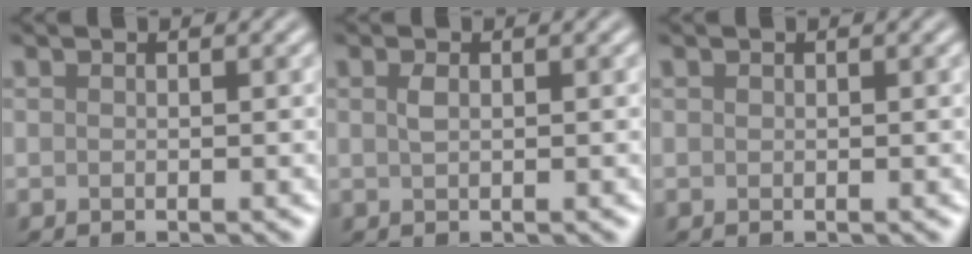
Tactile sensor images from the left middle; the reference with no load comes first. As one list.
[{"total": 0.9, "force": [0.3, 0.4, 0.8], "torque": [-0.019, 0.002, 0.007]}, {"total": 0.0}]